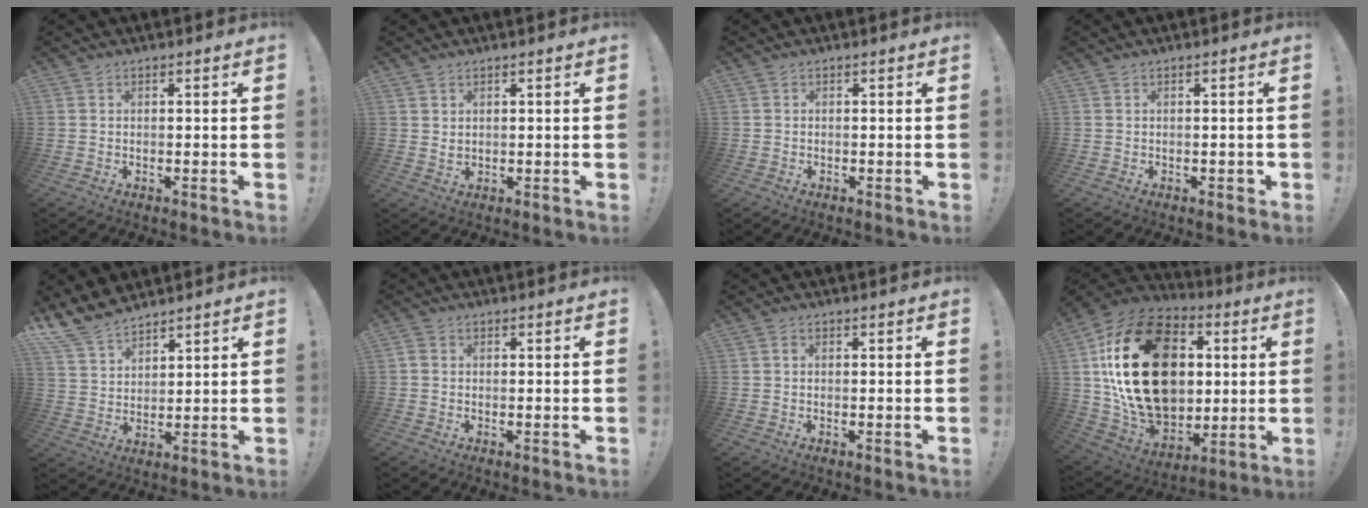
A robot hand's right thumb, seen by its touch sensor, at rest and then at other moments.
{"total": 1.9, "force": [1.2, 1.4, 0.7], "torque": [0.001, -0.008, 0.019]}
{"total": 2.0, "force": [0.2, 2.0, 0.4], "torque": [0.000, -0.004, 0.004]}
{"total": 1.3, "force": [-0.5, 0.9, 0.7], "torque": [-0.010, 0.004, -0.010]}
{"total": 10.0, "force": [8.6, 4.2, 2.8], "torque": [-0.062, -0.058, 0.171]}
{"total": 1.4, "force": [0.0, 1.3, 0.6], "torque": [-0.013, 0.005, 0.001]}
{"total": 1.1, "force": [0.0, 1.0, 0.5], "torque": [-0.010, 0.005, -0.001]}
{"total": 31.9, "force": [5.8, 22.0, 22.4], "torque": [-0.420, -0.009, 0.141]}